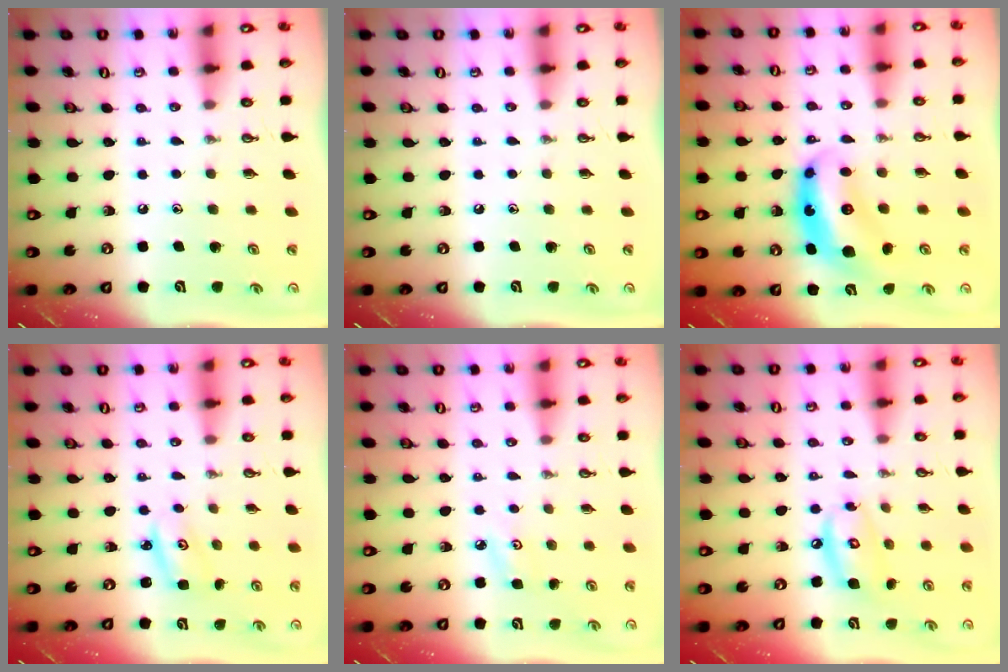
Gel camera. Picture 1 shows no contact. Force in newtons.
{"total": 0.0}
{"total": 8.2, "press": 8.1, "slide": 0.4}
{"total": 2.8, "press": 2.8, "slide": 0.2}
{"total": 3.9, "press": 3.8, "slide": 0.6}
{"total": 10.5, "press": 10.5, "slide": 1.1}